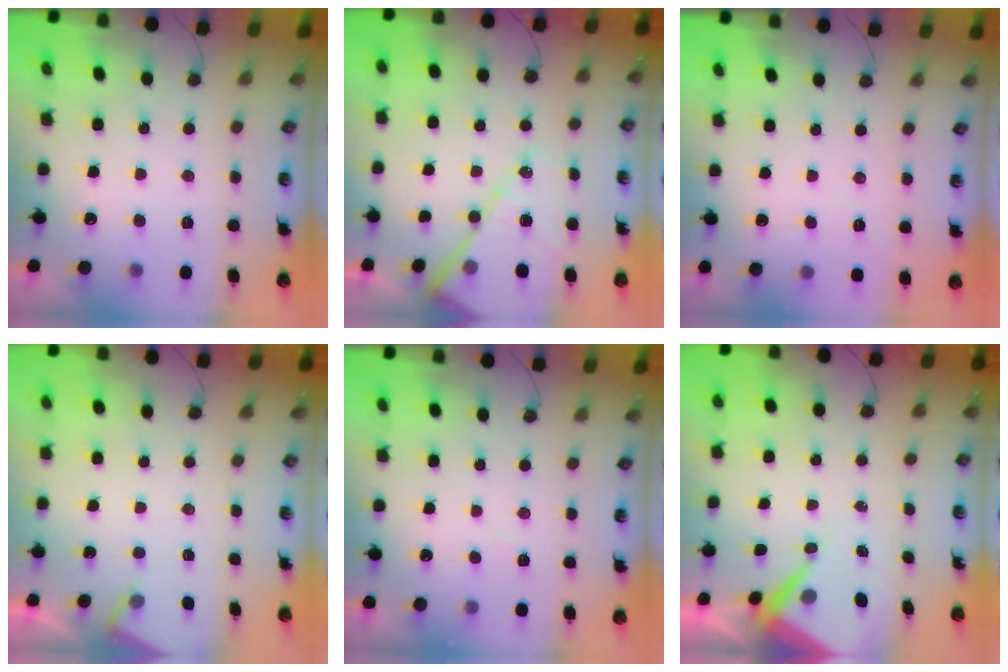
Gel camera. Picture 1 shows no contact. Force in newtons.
{"total": 14.1, "press": 14.0, "slide": 1.3}
{"total": 3.5, "press": 3.5, "slide": 0.5}
{"total": 2.8, "press": 2.7, "slide": 0.4}
{"total": 3.9, "press": 3.9, "slide": 0.6}
{"total": 6.3, "press": 6.3, "slide": 0.4}